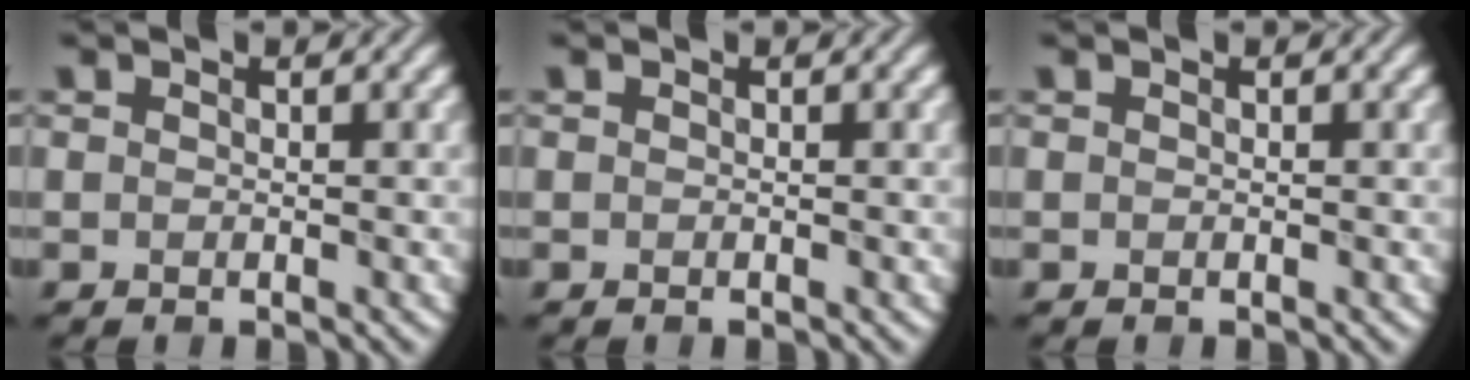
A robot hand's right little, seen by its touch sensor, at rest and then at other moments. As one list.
[{"total": 0.0}, {"total": 0.0}]